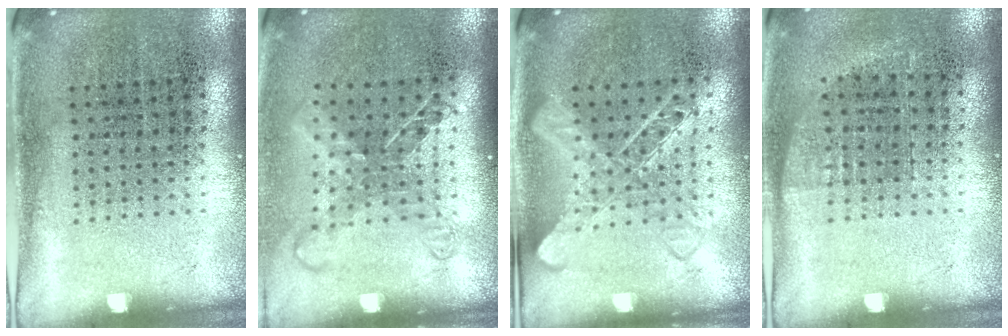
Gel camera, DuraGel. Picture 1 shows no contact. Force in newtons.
{"total": 1.7, "press": 1.3, "slide": 1.0}
{"total": 1.4, "press": 1.4, "slide": 0.3}
{"total": 0.6, "press": 0.6, "slide": 0.2}